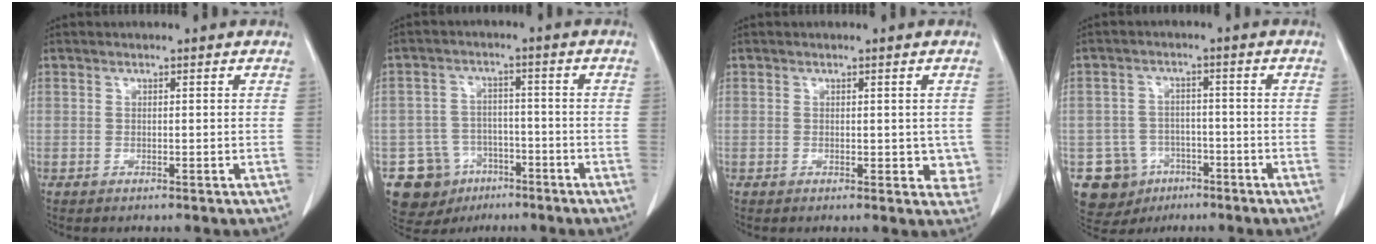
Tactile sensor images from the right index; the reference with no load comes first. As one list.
[{"total": 9.3, "force": [-4.8, 7.9, 1.3], "torque": [-0.031, 0.022, -0.065]}, {"total": 3.2, "force": [-0.1, 2.0, 2.4], "torque": [-0.010, -0.002, -0.001]}, {"total": 8.4, "force": [-3.8, 7.5, 1.1], "torque": [-0.028, 0.011, -0.048]}]